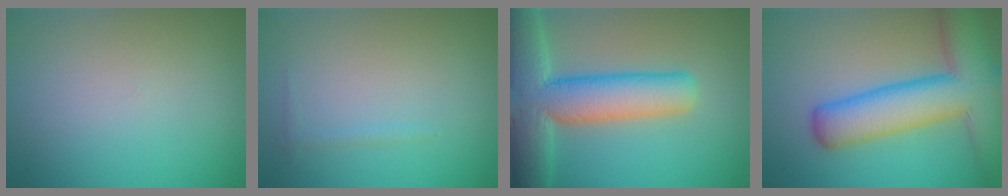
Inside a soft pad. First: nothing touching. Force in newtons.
{"total": 0.6, "press": 0.6, "slide": 0.1}
{"total": 10.9, "press": 10.9, "slide": 0.7}
{"total": 11.1, "press": 11.1, "slide": 0.7}